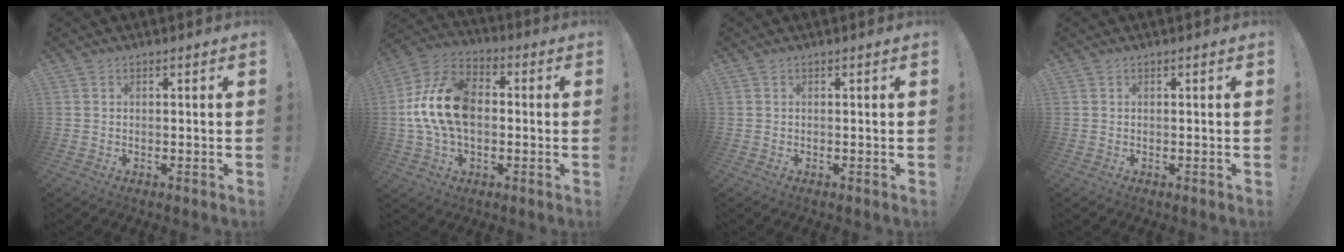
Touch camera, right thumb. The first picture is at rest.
{"total": 18.1, "force": [-0.2, 12.2, 13.4], "torque": [-0.244, 0.020, 0.000]}
{"total": 0.0}
{"total": 0.0}